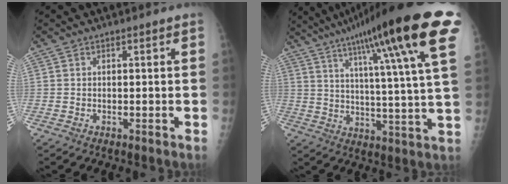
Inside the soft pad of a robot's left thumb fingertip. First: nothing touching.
{"total": 26.1, "force": [13.9, 2.9, 21.9], "torque": [-0.326, -0.021, 0.198]}